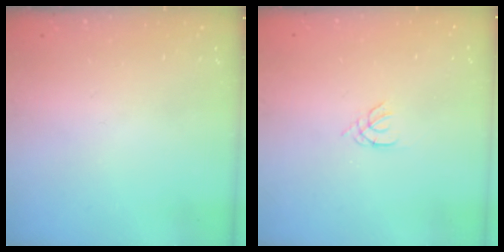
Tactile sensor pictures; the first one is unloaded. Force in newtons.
{"total": 1.2, "press": 1.2, "slide": 0.3}